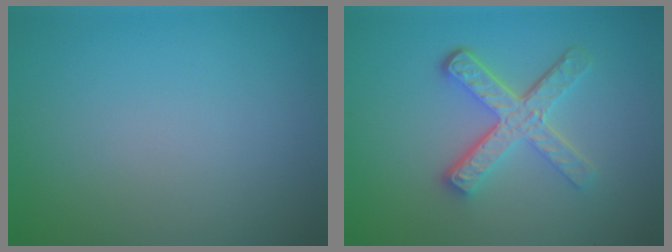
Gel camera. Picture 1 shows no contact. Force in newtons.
{"total": 5.1, "press": 3.5, "slide": 3.7}